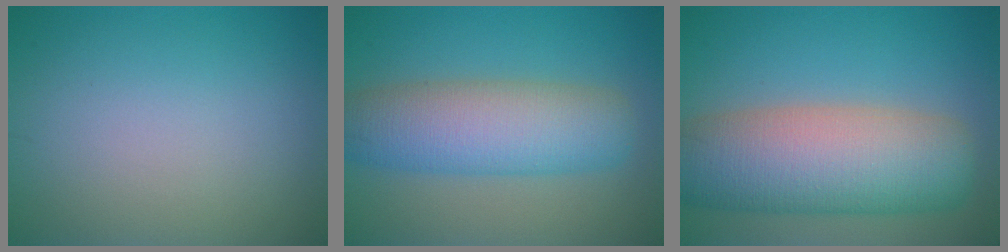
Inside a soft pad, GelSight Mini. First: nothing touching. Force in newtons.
{"total": 7.6, "press": 7.6, "slide": 0.3}
{"total": 11.2, "press": 11.2, "slide": 0.6}